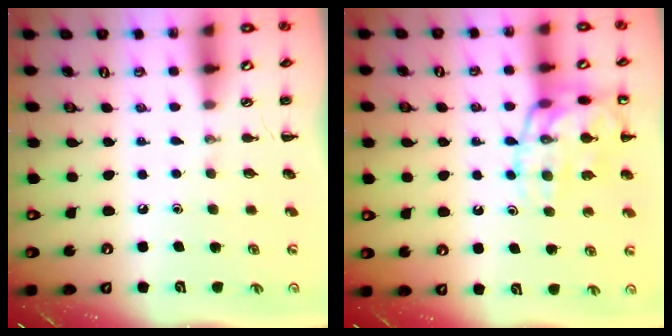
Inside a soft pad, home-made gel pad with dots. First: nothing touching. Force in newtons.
{"total": 16.1, "press": 16.0, "slide": 1.9}